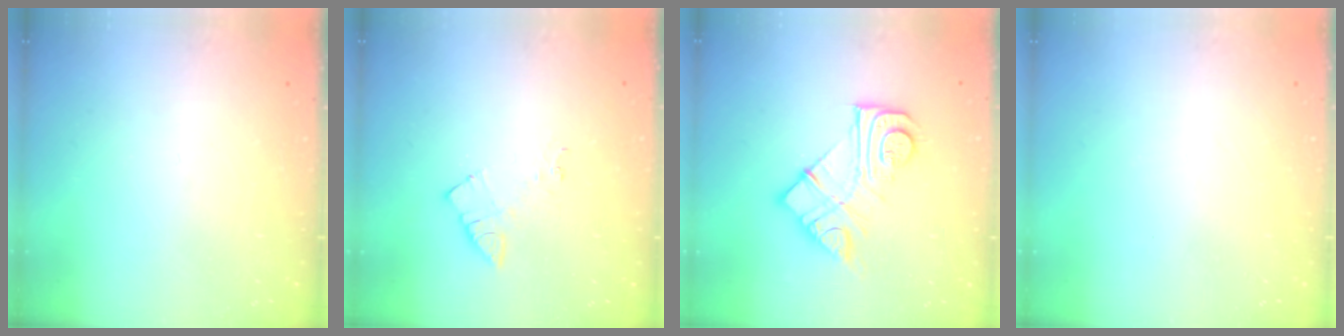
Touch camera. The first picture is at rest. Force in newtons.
{"total": 5.2, "press": 5.2, "slide": 0.7}
{"total": 13.9, "press": 13.8, "slide": 0.9}
{"total": 0.0}